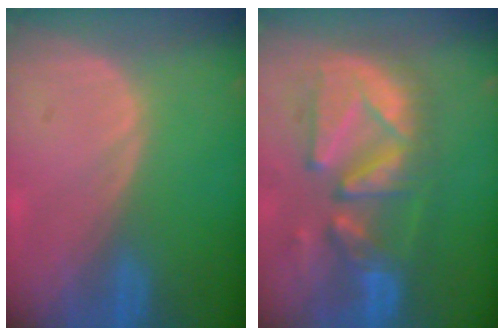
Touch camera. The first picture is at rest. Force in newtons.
{"total": 11.8, "press": 11.0, "slide": 4.5}